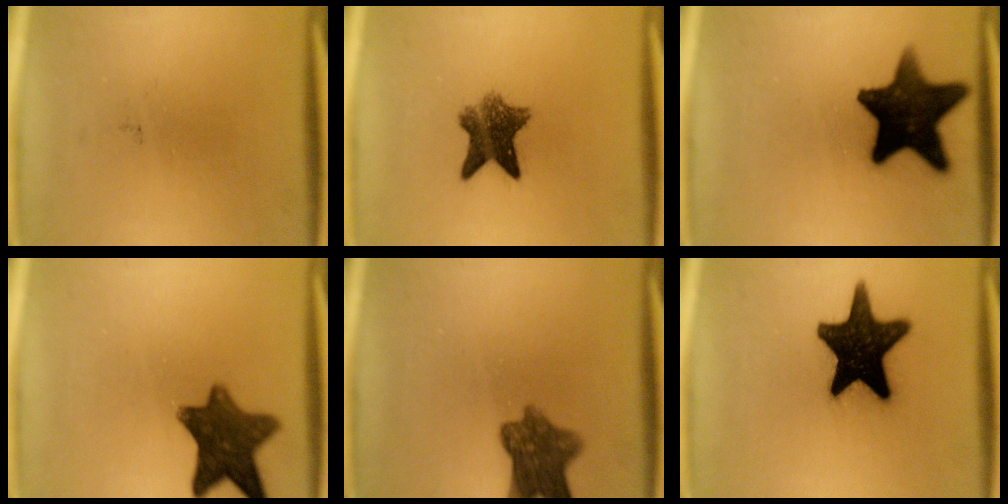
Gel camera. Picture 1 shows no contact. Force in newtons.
{"total": 7.6}
{"total": 15.9}
{"total": 10.5}
{"total": 8.0}
{"total": 18.2}